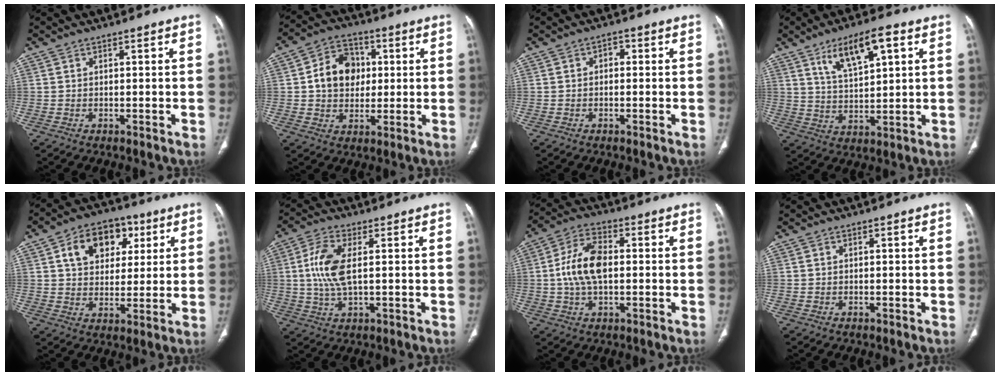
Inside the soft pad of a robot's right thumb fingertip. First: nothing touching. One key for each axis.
{"total": 11.1, "fx": 1.4, "fy": 8.9, "fz": 6.5, "tx": -0.073, "ty": 0.010, "tz": 0.017}
{"total": 1.6, "fx": 0.0, "fy": 1.2, "fz": 1.1, "tx": -0.003, "ty": 0.008, "tz": -0.008}
{"total": 10.9, "fx": 5.3, "fy": 3.8, "fz": 8.7, "tx": -0.137, "ty": -0.017, "tz": 0.097}
{"total": 13.0, "fx": 4.9, "fy": 9.3, "fz": 7.7, "tx": -0.082, "ty": 0.000, "tz": 0.077}
{"total": 8.6, "fx": 1.1, "fy": 3.6, "fz": 7.8, "tx": -0.178, "ty": 0.000, "tz": 0.023}
{"total": 10.6, "fx": 0.3, "fy": 5.9, "fz": 8.8, "tx": -0.173, "ty": 0.016, "tz": 0.002}
{"total": 0.0}